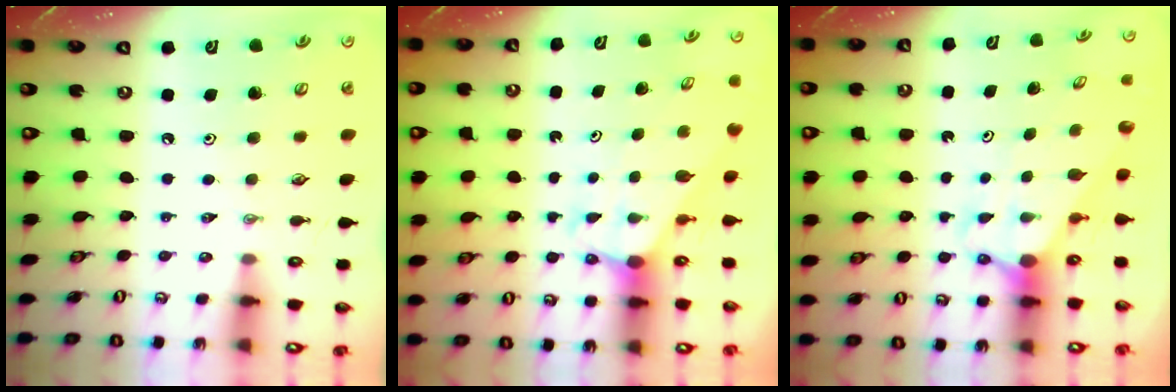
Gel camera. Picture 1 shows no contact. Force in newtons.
{"total": 2.9, "press": 2.9, "slide": 0.1}
{"total": 2.7, "press": 2.7, "slide": 0.0}